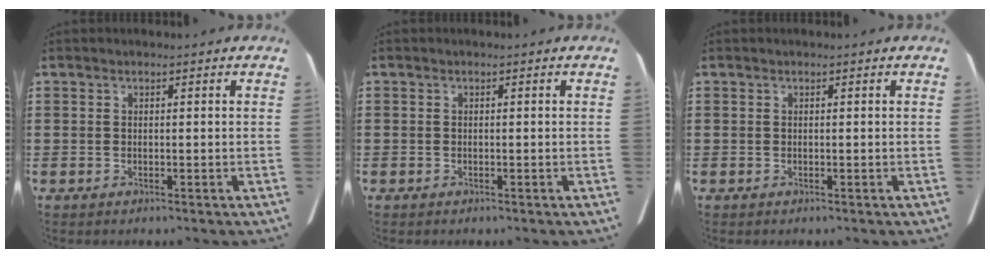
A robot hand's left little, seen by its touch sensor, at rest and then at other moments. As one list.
[{"total": 0.0}, {"total": 0.0}]